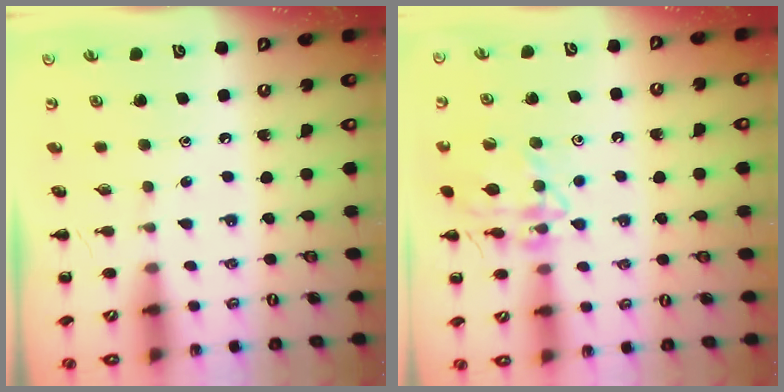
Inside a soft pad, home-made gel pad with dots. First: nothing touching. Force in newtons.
{"total": 14.1, "press": 14.1, "slide": 1.0}